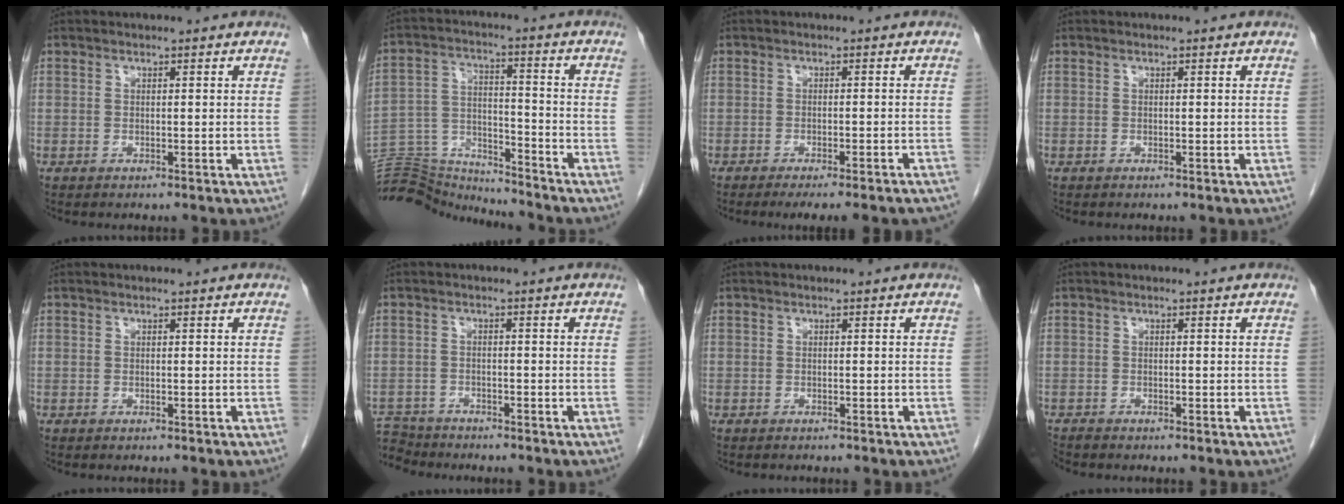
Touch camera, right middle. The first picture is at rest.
{"total": 12.8, "force": [-12.7, 1.1, 0.7], "torque": [-0.016, 0.036, -0.216]}
{"total": 11.0, "force": [-9.6, 0.9, 5.3], "torque": [-0.052, -0.007, -0.112]}
{"total": 0.0}
{"total": 0.0}
{"total": 5.1, "force": [-4.9, 1.2, -0.4], "torque": [0.009, -0.004, -0.092]}
{"total": 0.6, "force": [-0.6, 0.1, 0.2], "torque": [-0.006, -0.001, -0.008]}
{"total": 0.8, "force": [-0.8, -0.2, 0.0], "torque": [-0.006, -0.004, -0.018]}